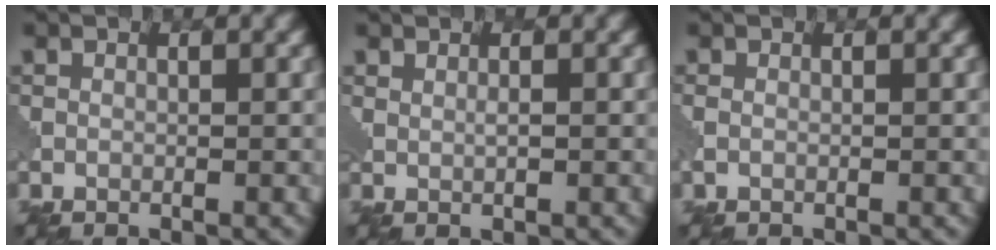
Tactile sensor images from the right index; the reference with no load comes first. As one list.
[{"total": 0.8, "force": [0.4, 0.2, 0.6], "torque": [-0.014, -0.001, 0.009]}, {"total": 0.7, "force": [0.0, 0.5, 0.5], "torque": [-0.016, -0.003, 0.001]}]